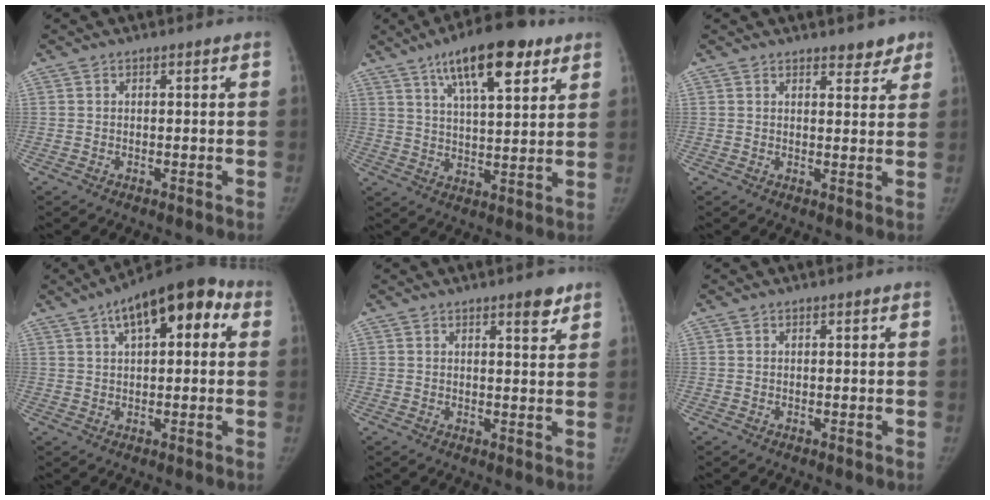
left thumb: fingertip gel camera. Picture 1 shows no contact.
{"total": 15.3, "force": [8.6, 5.2, 11.5], "torque": [-0.159, -0.027, 0.137]}
{"total": 3.8, "force": [3.0, 1.7, 1.6], "torque": [0.007, -0.017, 0.039]}
{"total": 14.2, "force": [5.5, 6.5, 11.5], "torque": [-0.135, 0.026, 0.072]}
{"total": 3.5, "force": [2.4, 1.1, 2.4], "torque": [-0.023, -0.015, 0.032]}
{"total": 0.0}